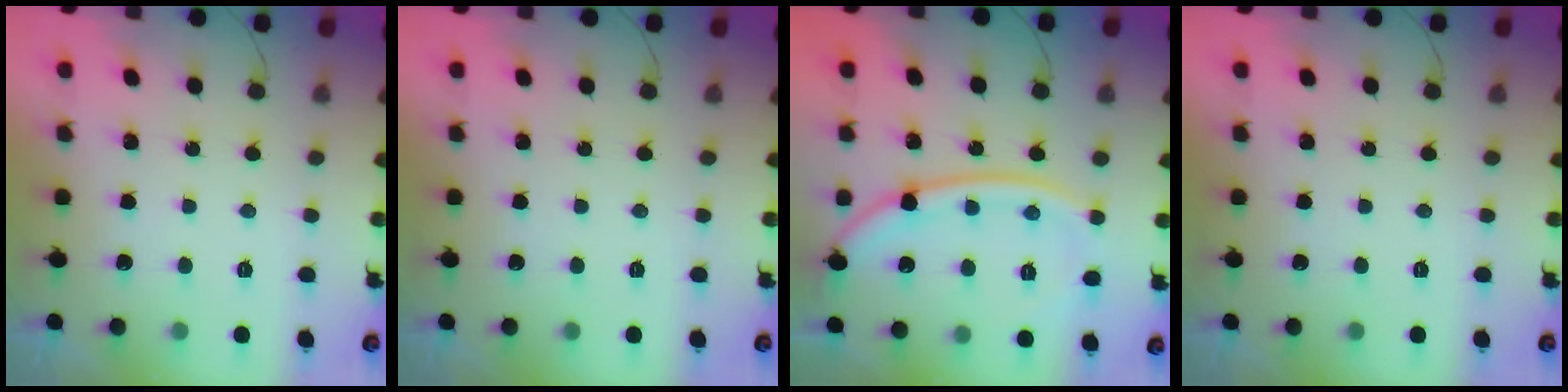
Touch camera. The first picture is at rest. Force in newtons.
{"total": 0.0}
{"total": 15.6, "press": 15.5, "slide": 1.9}
{"total": 0.0}